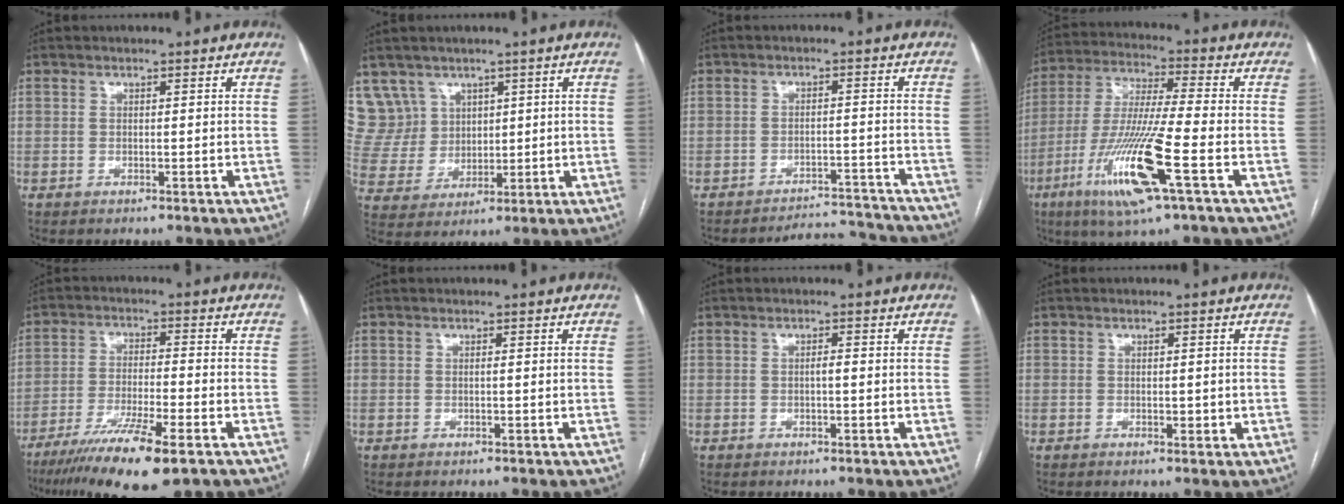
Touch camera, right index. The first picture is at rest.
{"total": 8.4, "force": [5.2, 6.5, -0.1], "torque": [-0.005, 0.030, 0.118]}
{"total": 7.9, "force": [-7.8, 0.8, -1.0], "torque": [0.020, 0.025, -0.103]}
{"total": 15.9, "force": [-6.5, 0.4, 14.6], "torque": [-0.302, -0.024, -0.121]}
{"total": 13.4, "force": [-8.7, 0.9, 10.1], "torque": [-0.181, -0.036, -0.145]}
{"total": 0.0}
{"total": 0.9, "force": [-0.2, 0.1, 0.8], "torque": [-0.013, 0.002, -0.003]}
{"total": 1.4, "force": [-0.1, 0.8, 1.1], "torque": [-0.013, 0.000, 0.001]}